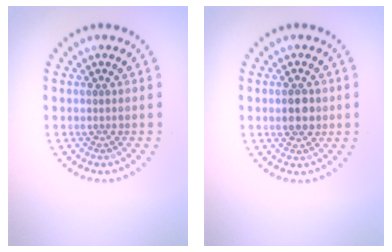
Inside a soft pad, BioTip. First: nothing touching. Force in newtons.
{"total": 2.5, "press": 2.5, "slide": 0.1}